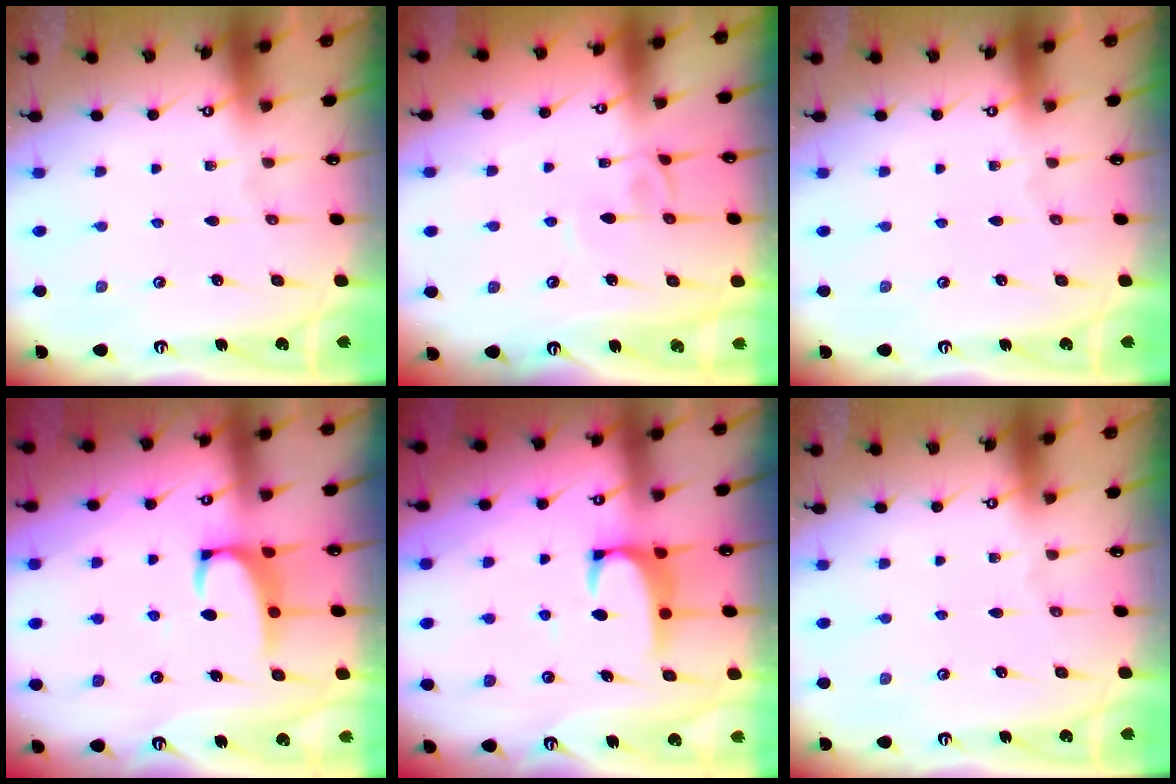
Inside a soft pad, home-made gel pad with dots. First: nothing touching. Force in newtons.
{"total": 3.6, "press": 3.6, "slide": 0.4}
{"total": 0.0}
{"total": 3.1, "press": 3.0, "slide": 0.8}
{"total": 2.8, "press": 2.8, "slide": 0.3}
{"total": 0.0}